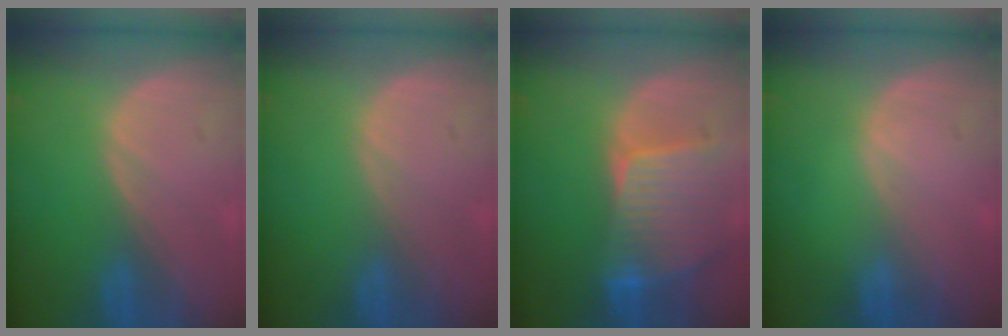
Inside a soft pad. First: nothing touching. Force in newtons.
{"total": 0.0}
{"total": 9.3, "press": 8.1, "slide": 4.4}
{"total": 0.0}